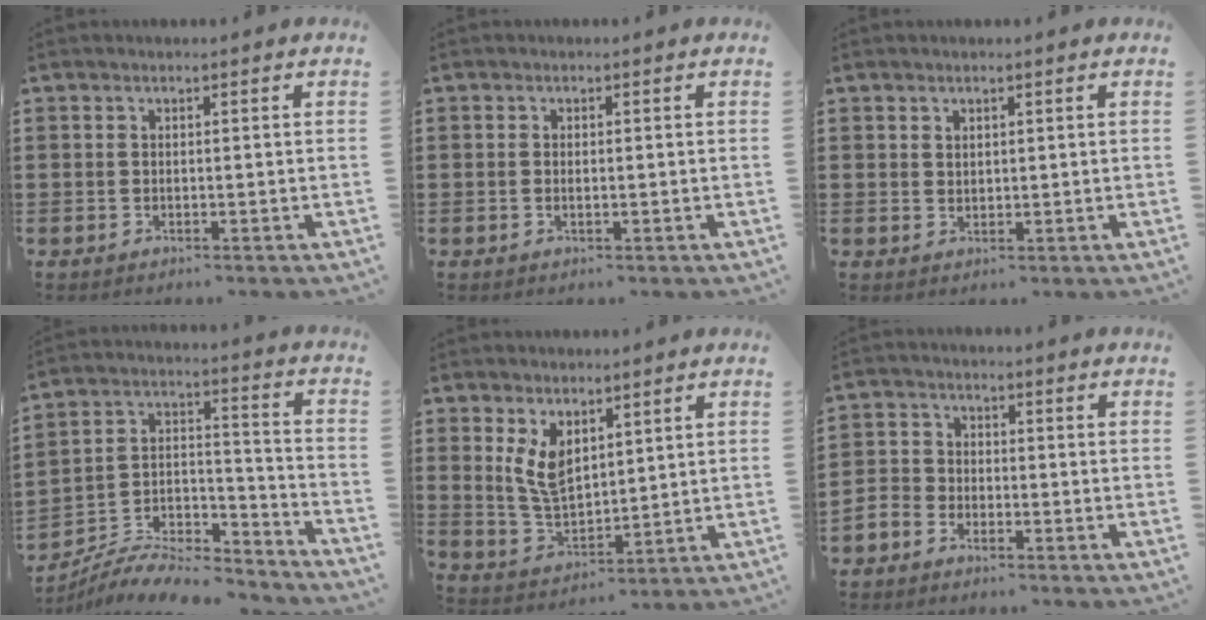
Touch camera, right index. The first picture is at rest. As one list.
[{"total": 0.7, "force": [0.0, 0.4, 0.6], "torque": [-0.012, 0.000, 0.000]}, {"total": 1.4, "force": [1.2, 0.8, 0.2], "torque": [-0.005, 0.002, 0.023]}, {"total": 7.8, "force": [-7.3, 1.8, 1.9], "torque": [-0.029, 0.012, -0.143]}, {"total": 6.9, "force": [3.3, 3.7, 4.8], "torque": [-0.111, -0.003, 0.061]}, {"total": 2.7, "force": [-2.4, 1.4, 0.1], "torque": [-0.019, 0.003, -0.054]}]